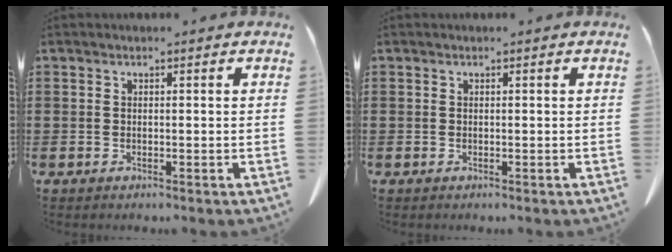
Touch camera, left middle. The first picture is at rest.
{"total": 0.0}